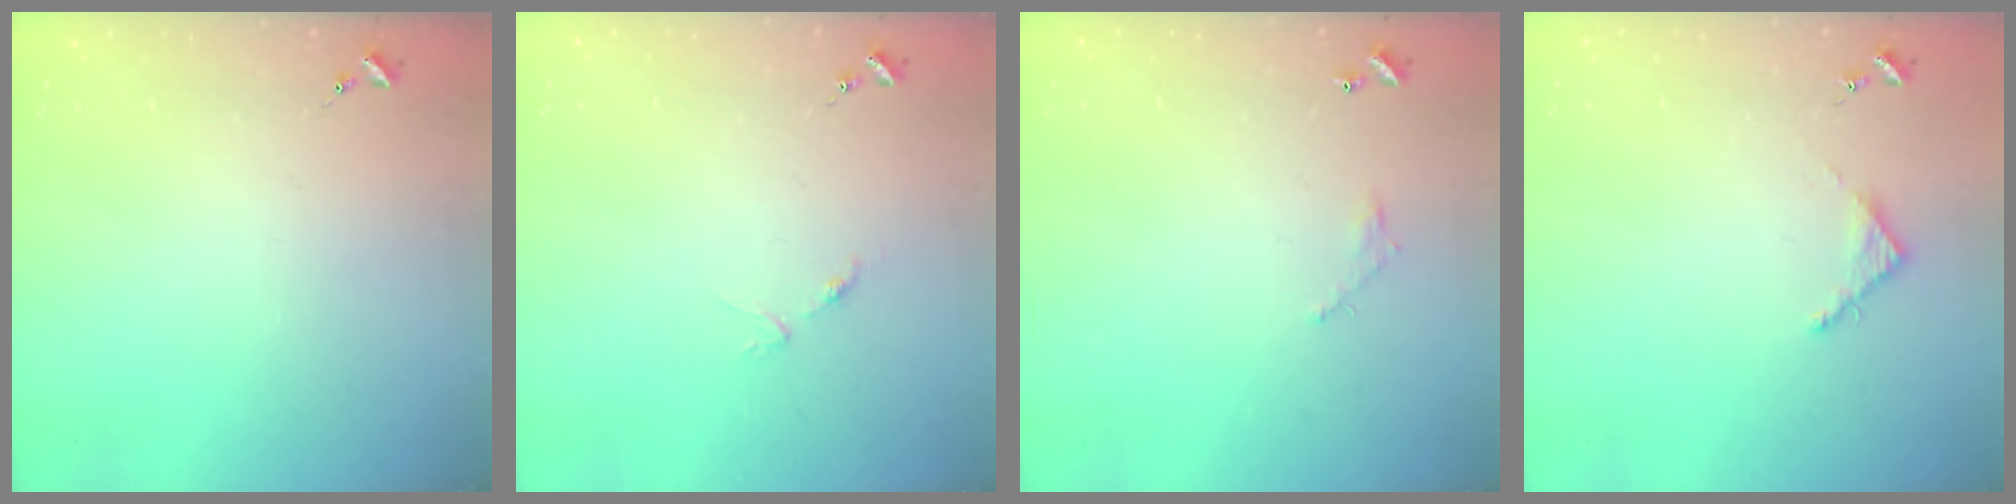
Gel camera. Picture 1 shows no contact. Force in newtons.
{"total": 3.7, "press": 3.7, "slide": 0.3}
{"total": 4.3, "press": 4.3, "slide": 0.2}
{"total": 3.5, "press": 3.5, "slide": 0.3}